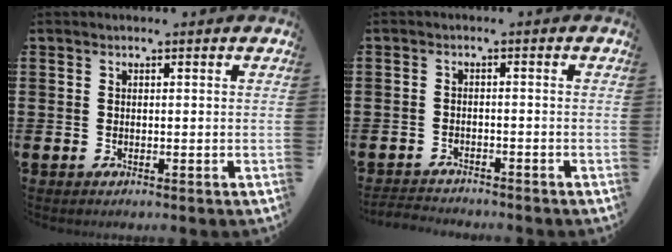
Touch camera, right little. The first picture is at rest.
{"total": 1.8, "force": [-1.8, 0.0, -0.1], "torque": [-0.003, 0.002, -0.040]}